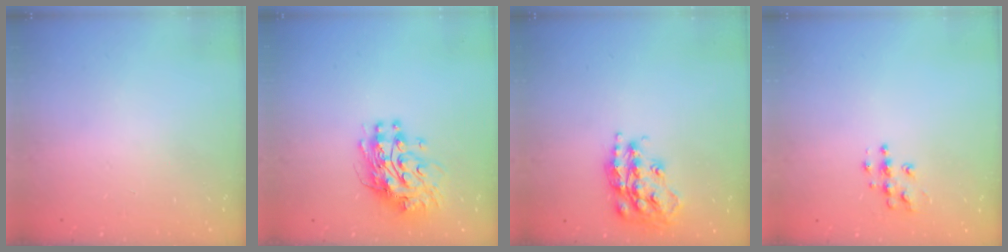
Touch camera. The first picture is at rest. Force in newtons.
{"total": 11.2, "press": 11.2, "slide": 0.9}
{"total": 17.0, "press": 16.9, "slide": 1.2}
{"total": 6.2, "press": 6.2, "slide": 0.2}